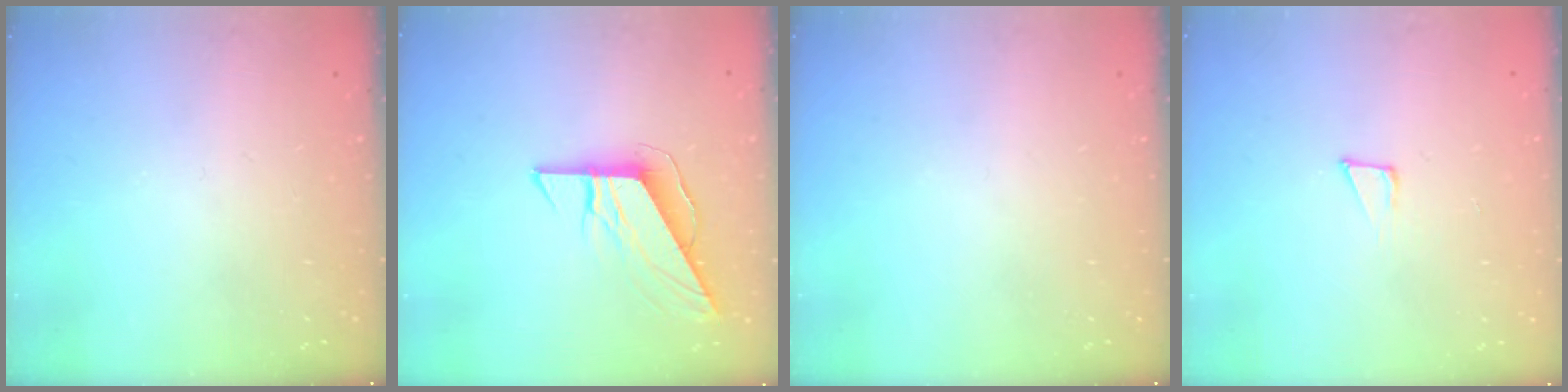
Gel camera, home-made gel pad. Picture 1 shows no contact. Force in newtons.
{"total": 8.3, "press": 8.3, "slide": 0.2}
{"total": 0.0}
{"total": 5.5, "press": 5.4, "slide": 0.8}